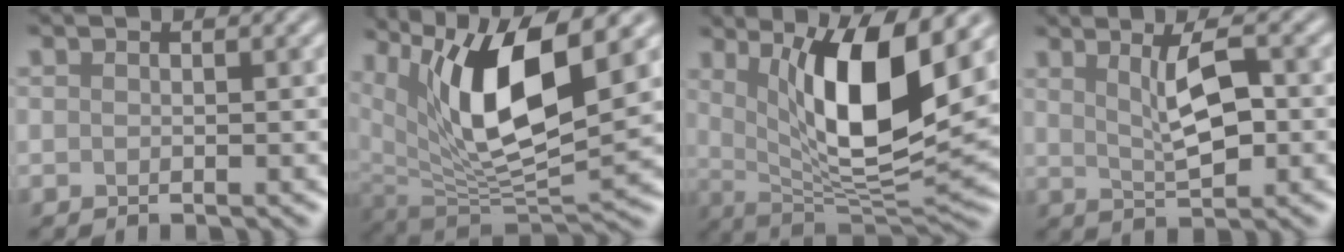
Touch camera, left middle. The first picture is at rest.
{"total": 10.9, "force": [4.1, 3.9, 9.2], "torque": [-0.167, -0.013, 0.077]}
{"total": 10.2, "force": [3.0, 3.0, 9.3], "torque": [-0.146, -0.019, 0.059]}
{"total": 4.1, "force": [0.9, 1.2, 3.9], "torque": [-0.069, 0.001, 0.019]}